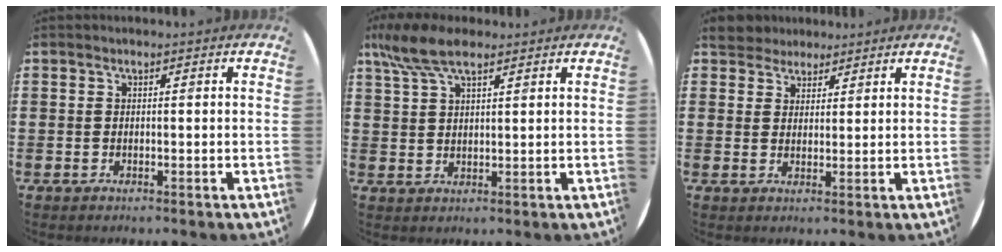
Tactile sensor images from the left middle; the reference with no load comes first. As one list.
[{"total": 6.7, "force": [4.8, 2.3, 4.0], "torque": [-0.090, 0.000, 0.088]}, {"total": 4.2, "force": [3.8, 1.7, 0.1], "torque": [-0.017, 0.000, 0.074]}]